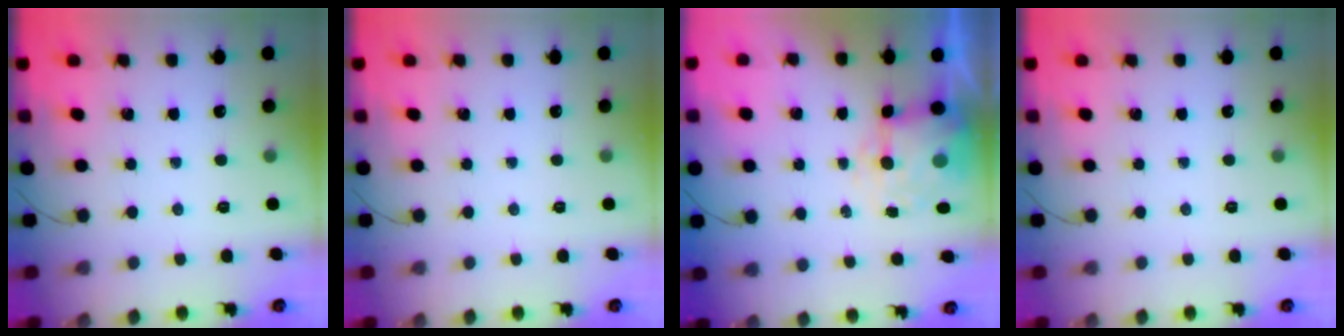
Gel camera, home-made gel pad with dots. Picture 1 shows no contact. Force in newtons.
{"total": 0.0}
{"total": 8.8, "press": 8.6, "slide": 1.6}
{"total": 0.0}